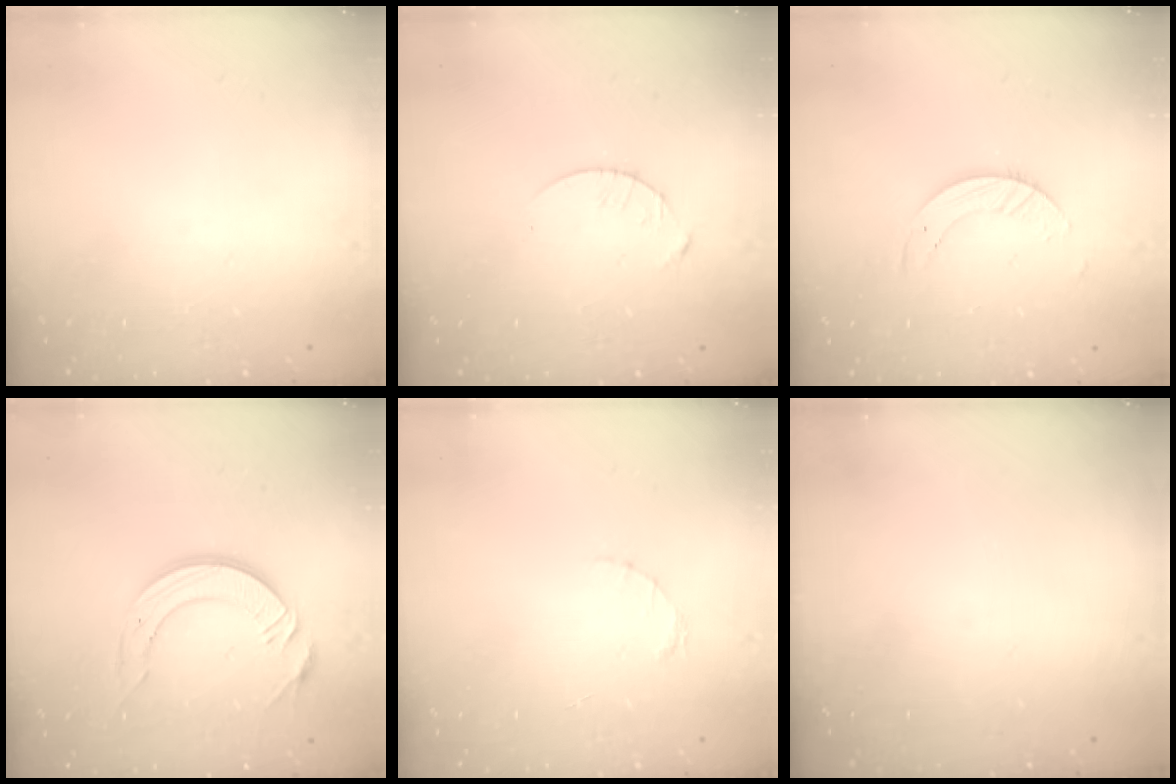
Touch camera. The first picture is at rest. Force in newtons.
{"total": 4.3, "press": 4.2, "slide": 0.5}
{"total": 4.2, "press": 4.2, "slide": 0.3}
{"total": 12.8, "press": 12.7, "slide": 1.2}
{"total": 1.6, "press": 1.5, "slide": 0.3}
{"total": 0.0}